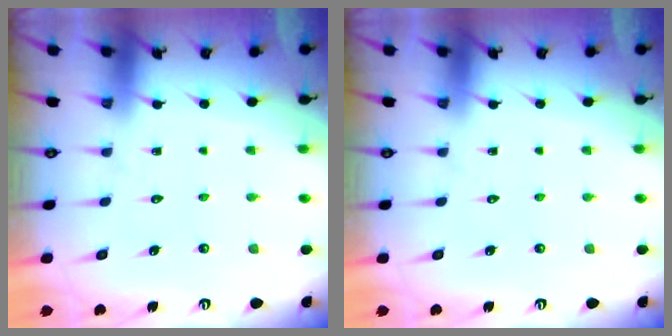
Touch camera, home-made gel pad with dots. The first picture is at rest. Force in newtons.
{"total": 0.0}